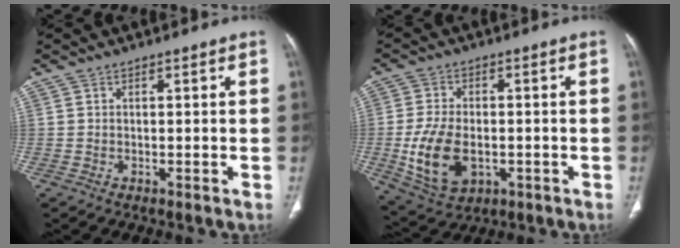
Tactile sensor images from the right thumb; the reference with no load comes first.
{"total": 12.0, "force": [-2.3, 7.5, 9.1], "torque": [-0.171, -0.001, -0.028]}